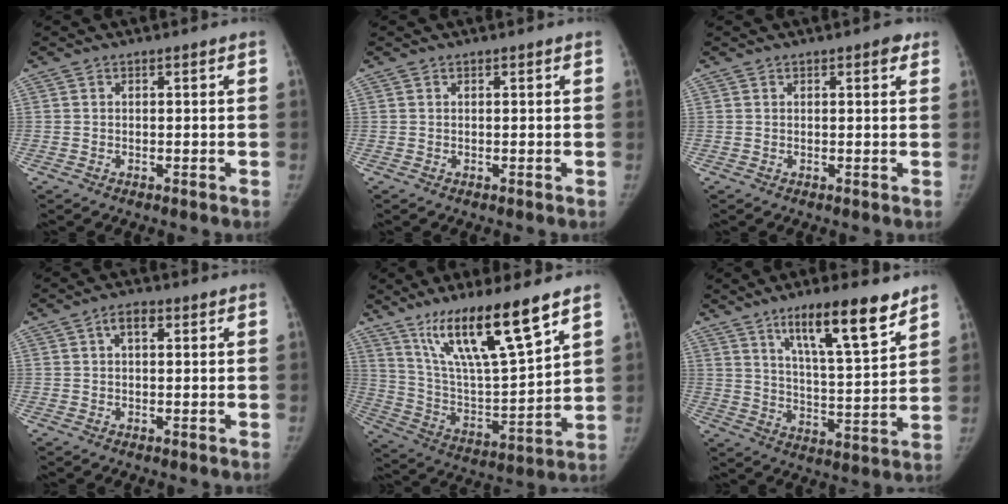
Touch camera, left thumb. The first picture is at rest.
{"total": 0.0}
{"total": 1.7, "force": [1.0, 0.7, 1.2], "torque": [-0.009, -0.002, 0.009]}
{"total": 2.6, "force": [0.8, 1.4, 2.0], "torque": [-0.033, 0.012, 0.010]}
{"total": 19.0, "force": [12.5, 3.0, 14.0], "torque": [-0.232, -0.061, 0.236]}
{"total": 14.9, "force": [9.7, 2.8, 11.0], "torque": [-0.161, -0.056, 0.164]}